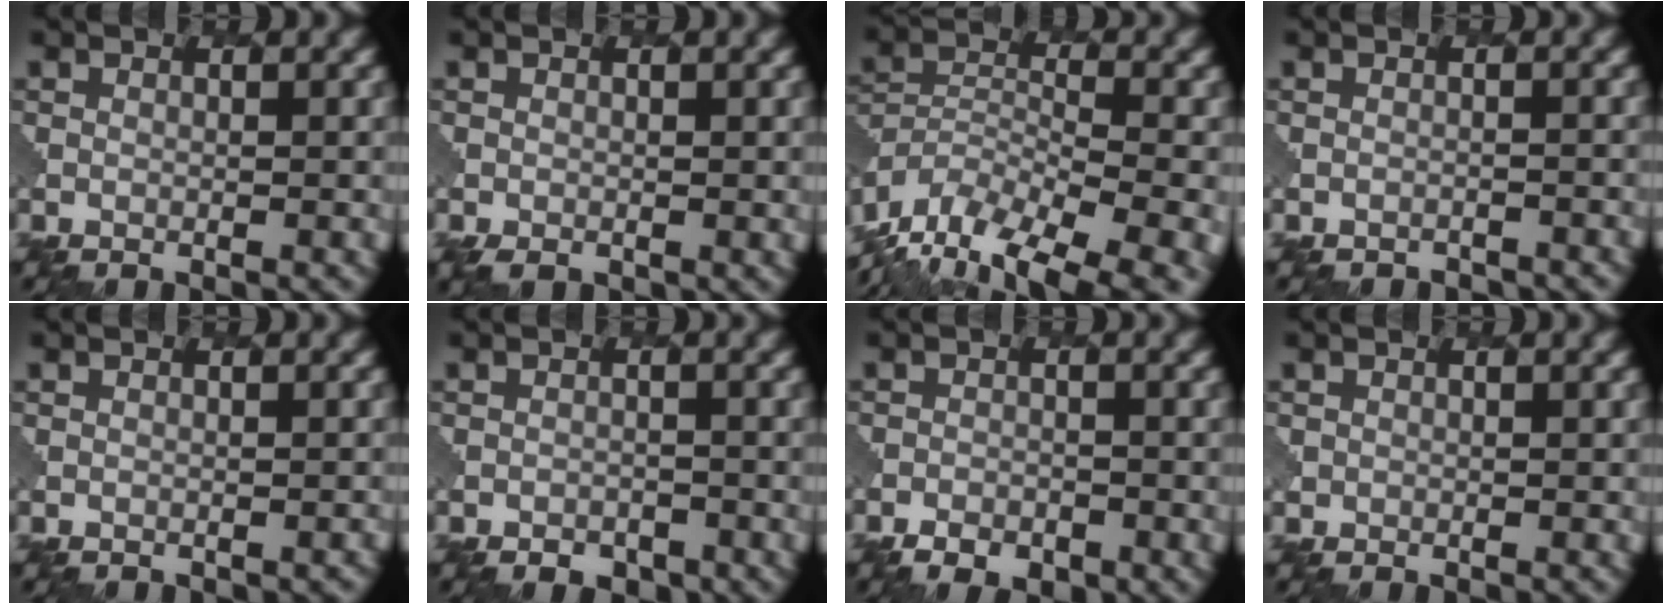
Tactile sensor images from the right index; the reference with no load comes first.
{"total": 2.4, "force": [-1.0, 1.5, 1.5], "torque": [-0.024, -0.005, -0.013]}
{"total": 13.9, "force": [-11.0, 5.4, 6.5], "torque": [-0.101, -0.011, -0.147]}
{"total": 2.4, "force": [-2.4, 0.5, 0.0], "torque": [0.006, 0.003, -0.032]}
{"total": 0.7, "force": [-0.6, 0.4, 0.0], "torque": [0.003, -0.003, -0.002]}
{"total": 2.0, "force": [-1.5, 1.3, 0.6], "torque": [-0.012, -0.002, -0.018]}
{"total": 3.0, "force": [-2.2, 1.7, 1.2], "torque": [-0.017, -0.002, -0.033]}
{"total": 1.0, "force": [0.1, 0.9, -0.1], "torque": [0.005, -0.003, 0.002]}